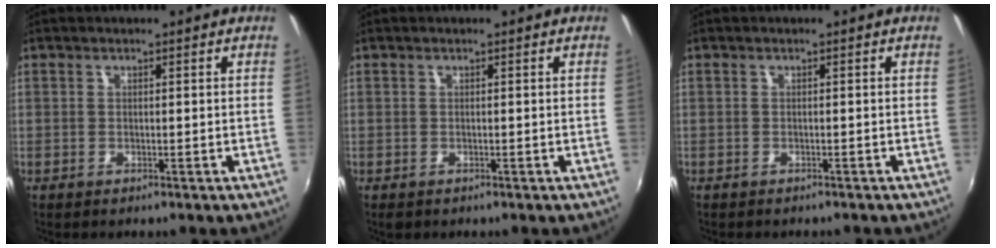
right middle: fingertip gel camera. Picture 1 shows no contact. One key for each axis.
{"total": 0.7, "fx": -0.4, "fy": 0.5, "fz": 0.2, "tx": -0.006, "ty": -0.004, "tz": -0.007}
{"total": 1.2, "fx": -1.1, "fy": 0.4, "fz": 0.2, "tx": -0.009, "ty": -0.005, "tz": -0.014}